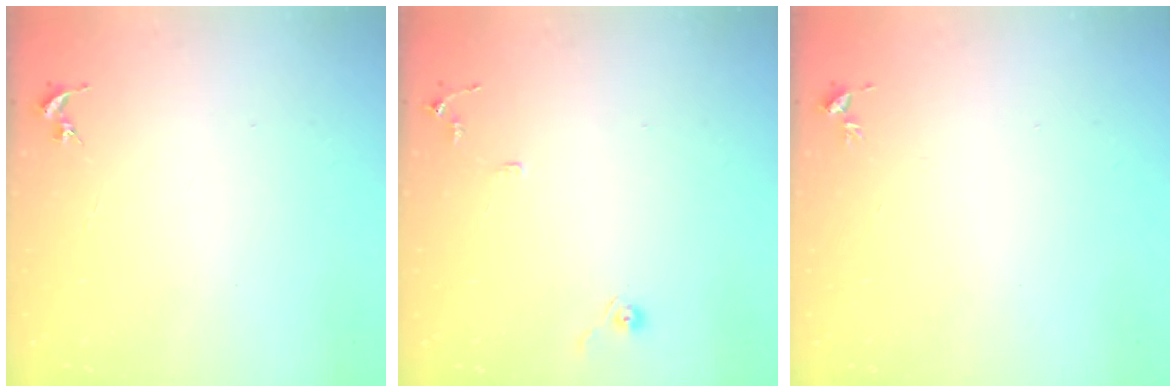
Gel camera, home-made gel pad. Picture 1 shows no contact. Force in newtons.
{"total": 8.0, "press": 8.0, "slide": 0.8}
{"total": 3.4, "press": 3.3, "slide": 0.5}